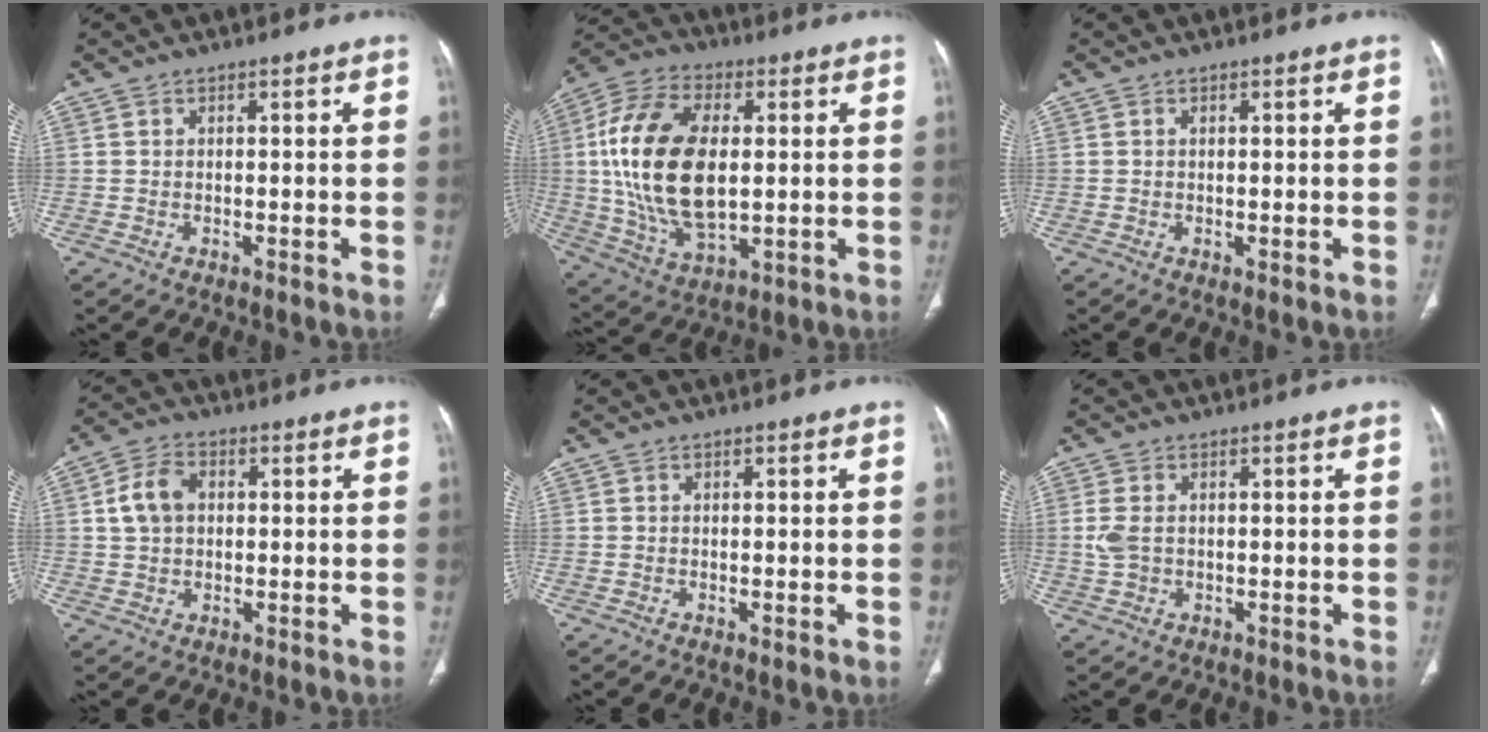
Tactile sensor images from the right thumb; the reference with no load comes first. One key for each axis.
{"total": 21.2, "fx": 1.7, "fy": 11.7, "fz": 17.6, "tx": -0.348, "ty": -0.005, "tz": 0.035}
{"total": 0.6, "fx": 0.1, "fy": 0.1, "fz": 0.6, "tx": -0.014, "ty": -0.004, "tz": 0.003}
{"total": 6.6, "fx": 1.1, "fy": 4.8, "fz": 4.5, "tx": -0.081, "ty": 0.012, "tz": 0.017}
{"total": 0.0}
{"total": 3.4, "fx": 0.1, "fy": 2.3, "fz": 2.5, "tx": -0.068, "ty": 0.004, "tz": 0.005}